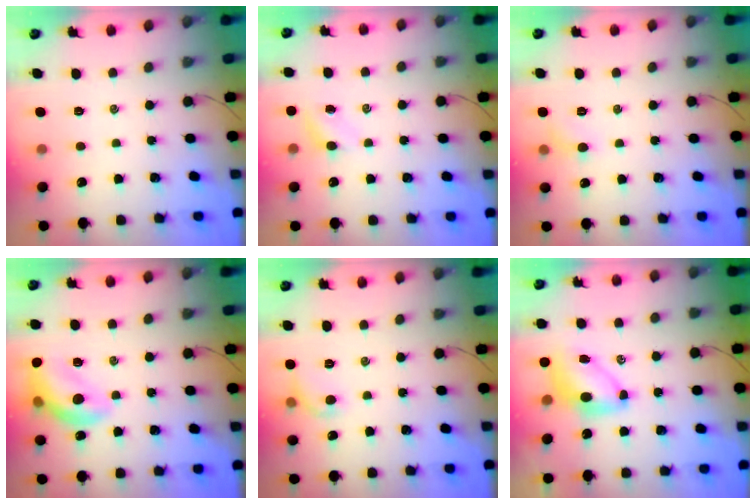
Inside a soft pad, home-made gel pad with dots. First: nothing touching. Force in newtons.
{"total": 3.8, "press": 3.6, "slide": 1.2}
{"total": 5.3, "press": 5.0, "slide": 1.6}
{"total": 14.8, "press": 14.6, "slide": 2.2}
{"total": 5.5, "press": 5.4, "slide": 1.4}
{"total": 7.2, "press": 7.1, "slide": 0.9}